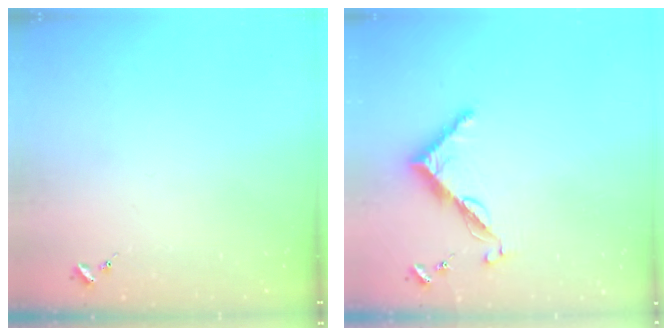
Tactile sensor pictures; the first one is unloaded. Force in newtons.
{"total": 7.8, "press": 7.8, "slide": 0.6}